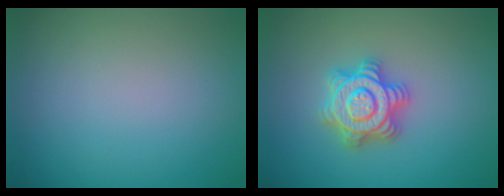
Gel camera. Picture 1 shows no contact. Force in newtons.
{"total": 4.7, "press": 4.7, "slide": 0.6}